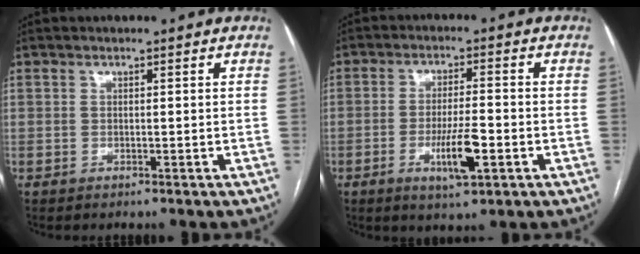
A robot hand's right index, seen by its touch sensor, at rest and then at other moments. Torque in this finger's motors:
{"motor_torque": [1.05, -0.44, 0.60, 0.09]}